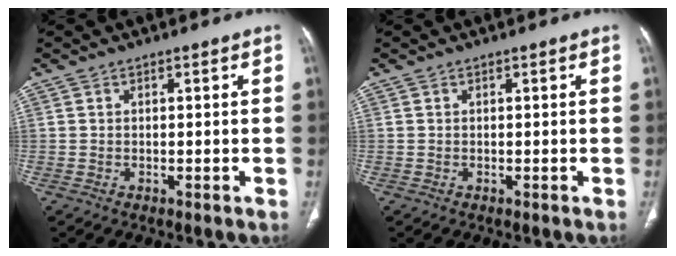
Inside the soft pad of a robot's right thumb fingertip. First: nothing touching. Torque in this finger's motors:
{"motor_torque": [0.02, 0.02, 0.00, 0.00, 0.00]}